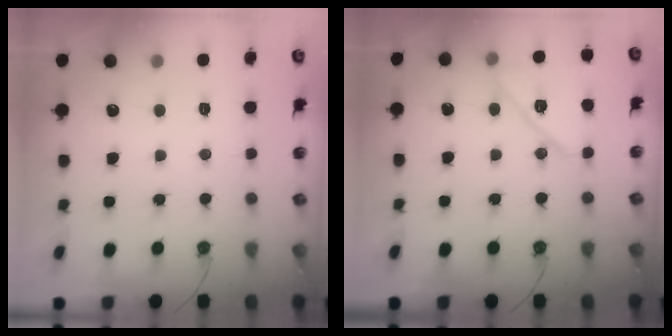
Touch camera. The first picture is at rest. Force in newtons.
{"total": 14.2, "press": 14.0, "slide": 2.6}